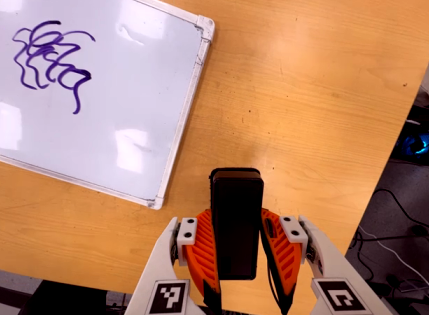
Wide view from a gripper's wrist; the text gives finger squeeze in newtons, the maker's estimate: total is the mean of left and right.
{"total": 4.5, "left": 2.9, "right": 6.1}